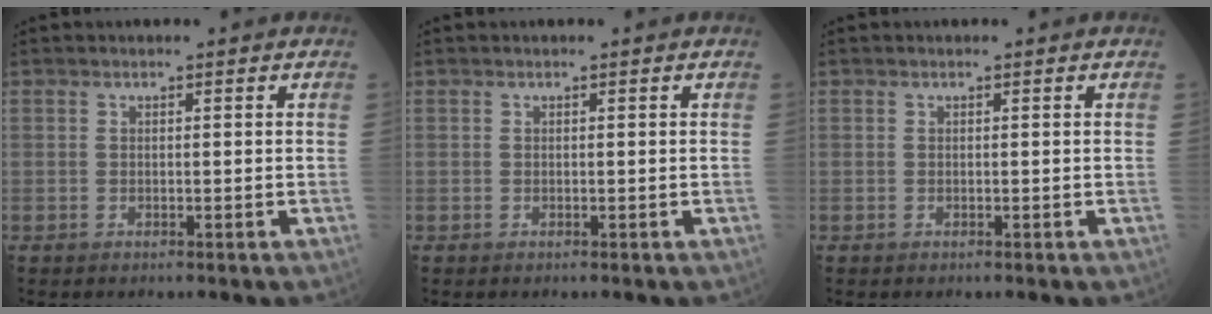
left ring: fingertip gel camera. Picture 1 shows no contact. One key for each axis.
{"total": 0.0}
{"total": 0.0}